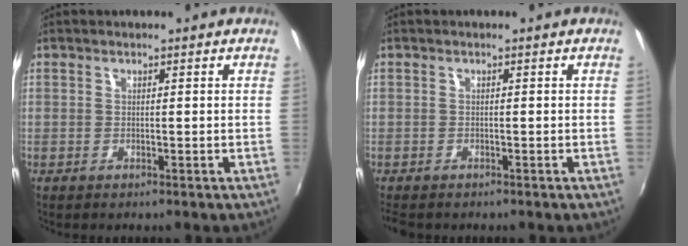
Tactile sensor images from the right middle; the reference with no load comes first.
{"total": 2.4, "force": [-2.0, 0.9, 0.9], "torque": [-0.020, -0.016, -0.033]}